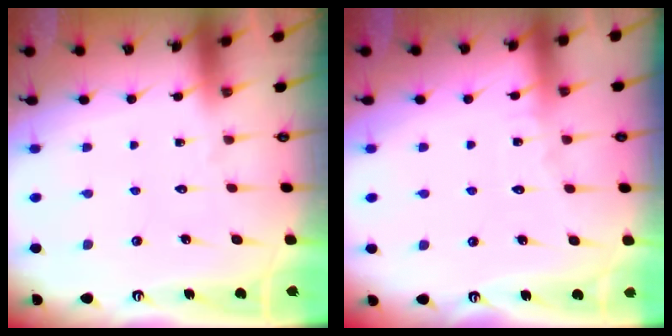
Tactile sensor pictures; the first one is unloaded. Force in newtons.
{"total": 3.5, "press": 3.5, "slide": 0.3}